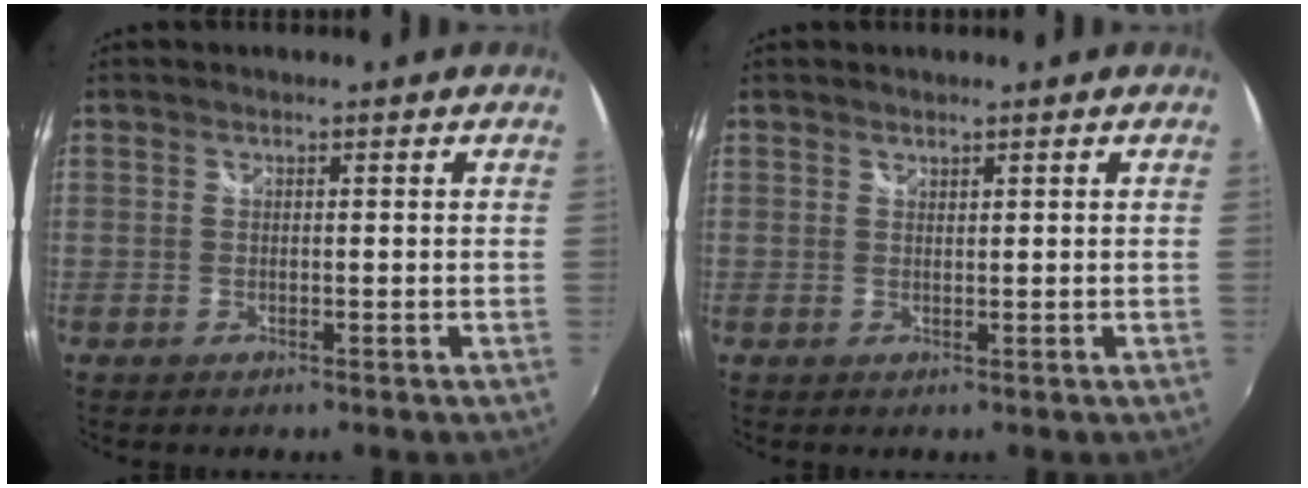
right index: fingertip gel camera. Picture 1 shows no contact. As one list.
[{"total": 0.6, "force": [0.6, 0.1, 0.1], "torque": [0.000, 0.001, 0.010]}]